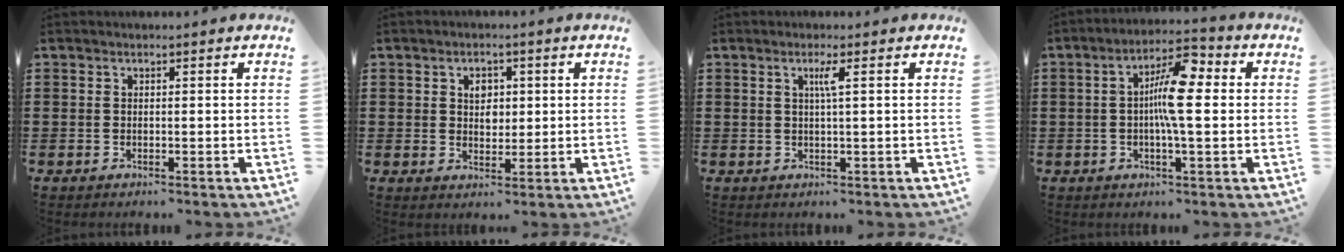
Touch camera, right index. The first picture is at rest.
{"total": 2.9, "force": [0.8, 2.2, 1.9], "torque": [-0.034, 0.007, 0.010]}
{"total": 2.1, "force": [0.5, -0.3, 2.0], "torque": [-0.039, -0.003, 0.005]}
{"total": 8.7, "force": [0.6, 2.2, 8.4], "torque": [-0.153, 0.006, 0.002]}